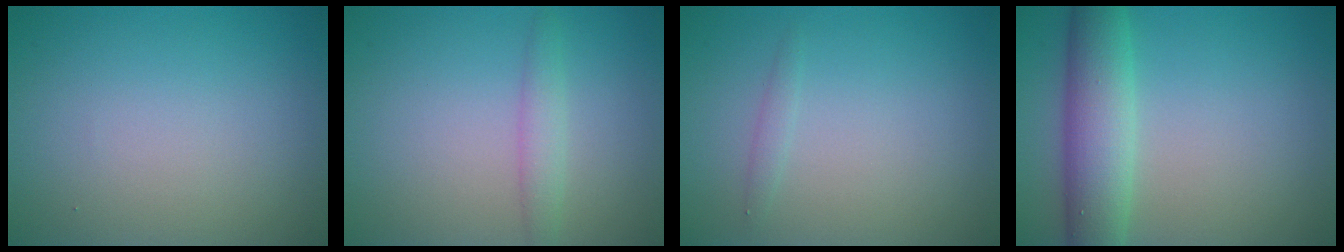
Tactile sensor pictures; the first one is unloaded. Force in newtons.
{"total": 1.7, "press": 1.7, "slide": 0.1}
{"total": 0.7, "press": 0.7, "slide": 0.0}
{"total": 5.9, "press": 5.8, "slide": 0.3}